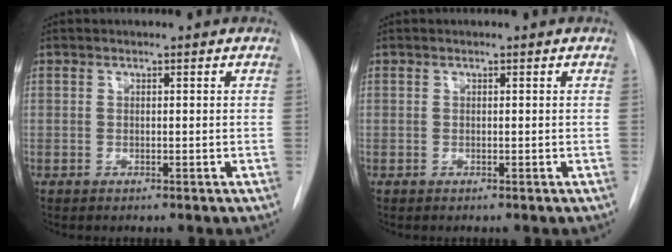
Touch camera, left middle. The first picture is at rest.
{"total": 0.0}